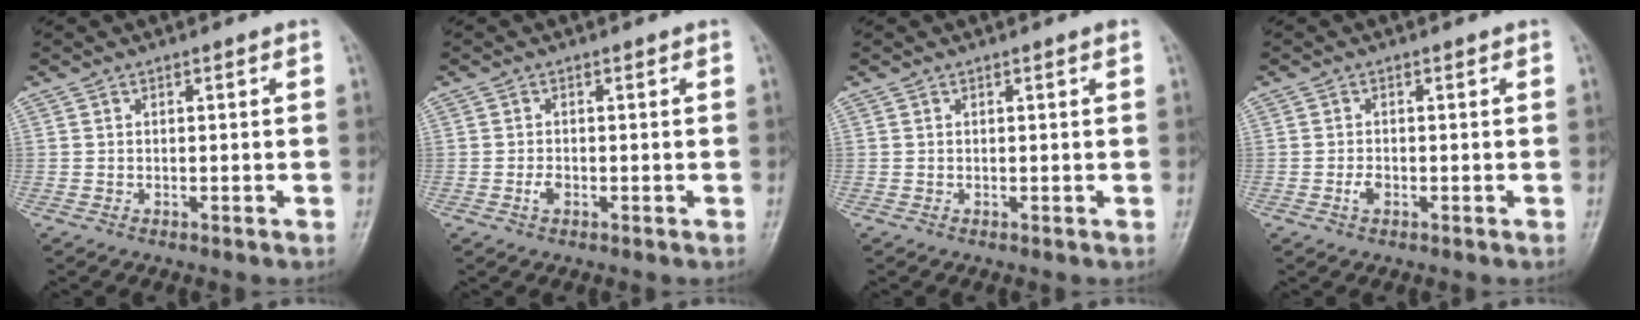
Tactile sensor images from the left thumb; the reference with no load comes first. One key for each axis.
{"total": 1.4, "fx": -0.4, "fy": 0.9, "fz": 1.0, "tx": -0.018, "ty": 0.000, "tz": -0.009}
{"total": 0.5, "fx": 0.3, "fy": 0.0, "fz": 0.4, "tx": -0.010, "ty": -0.001, "tz": 0.004}
{"total": 1.5, "fx": -0.5, "fy": 1.0, "fz": 1.1, "tx": -0.020, "ty": 0.000, "tz": -0.011}